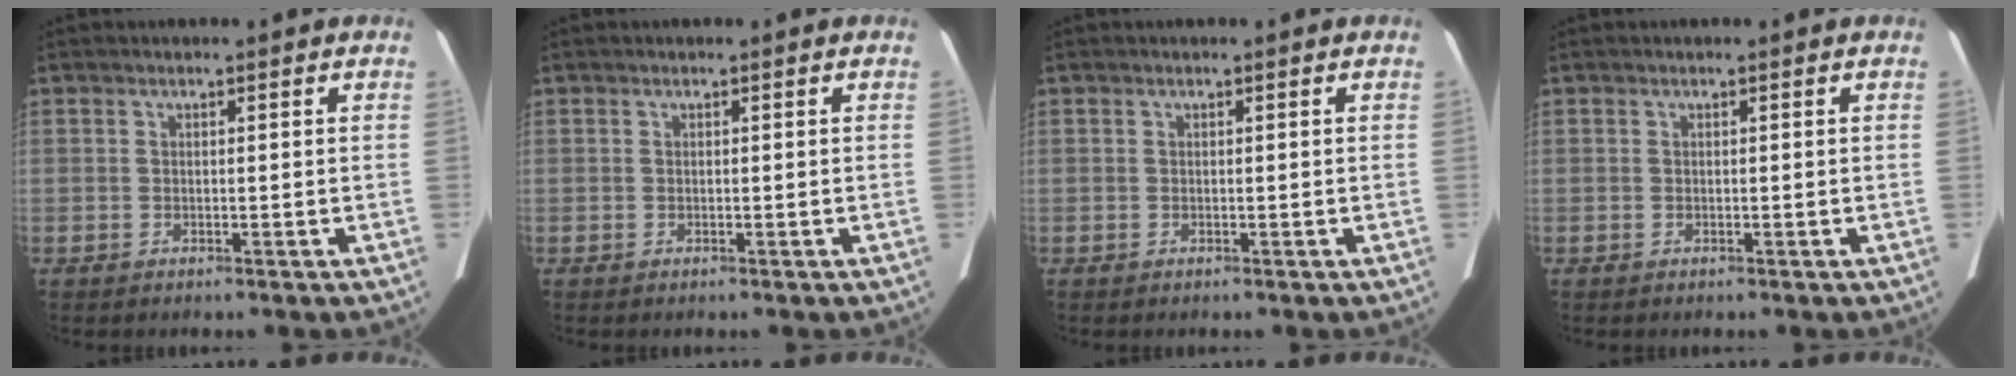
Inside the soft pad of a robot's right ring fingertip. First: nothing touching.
{"total": 0.0}
{"total": 0.0}
{"total": 0.0}